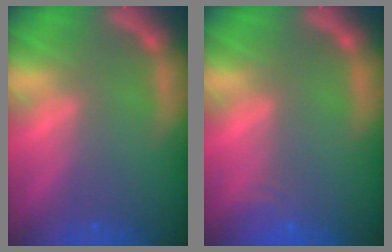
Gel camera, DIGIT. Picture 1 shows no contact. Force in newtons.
{"total": 2.4}